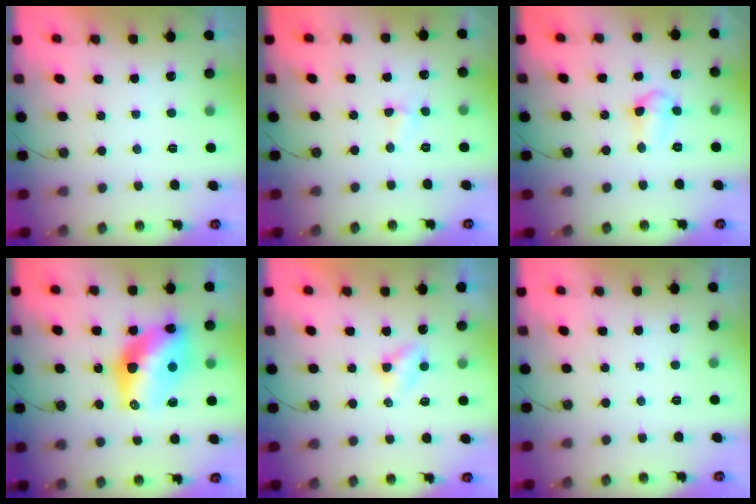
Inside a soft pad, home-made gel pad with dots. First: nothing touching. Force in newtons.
{"total": 2.4, "press": 2.3, "slide": 0.4}
{"total": 6.6, "press": 6.3, "slide": 2.1}
{"total": 14.6, "press": 14.6, "slide": 0.9}
{"total": 3.1, "press": 3.1, "slide": 0.4}
{"total": 0.0}